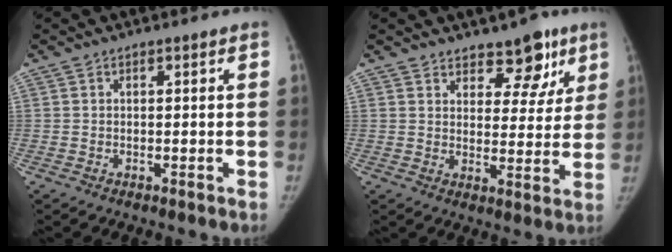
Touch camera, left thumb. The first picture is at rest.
{"total": 8.9, "force": [6.1, 4.9, 4.2], "torque": [-0.008, -0.032, 0.084]}